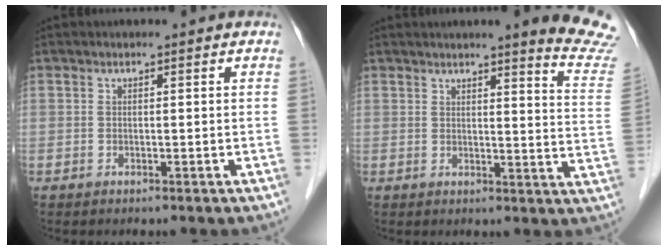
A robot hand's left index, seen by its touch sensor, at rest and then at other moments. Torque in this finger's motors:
{"motor_torque": [0.14, -0.18, 0.27, 0.03]}